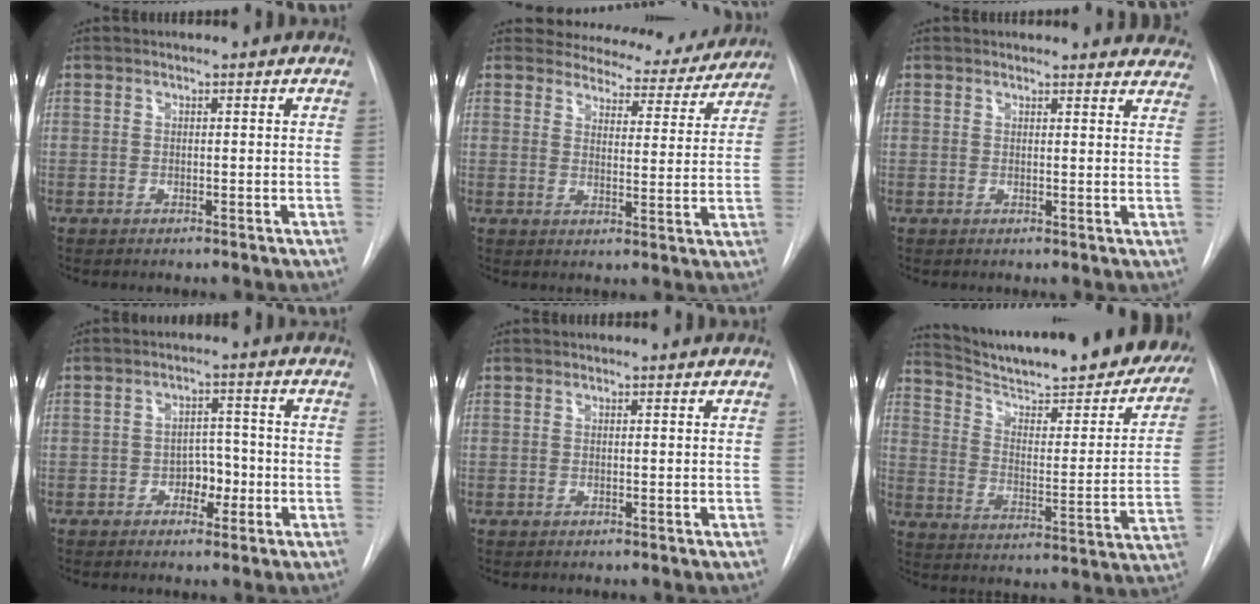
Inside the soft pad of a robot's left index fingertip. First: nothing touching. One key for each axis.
{"total": 13.3, "fx": 12.4, "fy": 4.3, "fz": 1.8, "tx": 0.005, "ty": -0.029, "tz": 0.133}
{"total": 11.6, "fx": 11.2, "fy": 2.9, "fz": 1.3, "tx": 0.021, "ty": -0.040, "tz": 0.091}
{"total": 4.1, "fx": -2.2, "fy": 2.4, "fz": 2.4, "tx": -0.026, "ty": 0.003, "tz": -0.034}
{"total": 0.0}
{"total": 30.4, "fx": 26.4, "fy": 5.3, "fz": 14.2, "tx": -0.216, "ty": -0.084, "tz": 0.339}